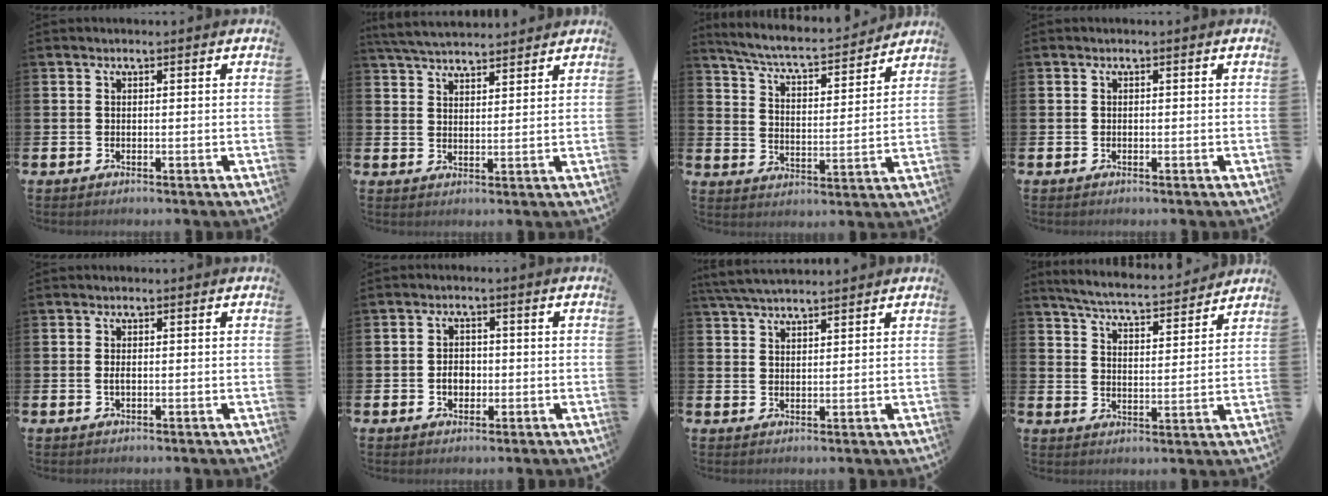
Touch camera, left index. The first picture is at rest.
{"total": 4.8, "force": [4.7, 0.7, 0.7], "torque": [-0.031, -0.020, 0.086]}
{"total": 6.0, "force": [5.7, 0.8, 1.8], "torque": [-0.063, -0.047, 0.092]}
{"total": 0.0}
{"total": 1.1, "force": [-0.2, 0.6, 0.9], "torque": [-0.013, 0.003, -0.006]}
{"total": 2.9, "force": [-0.6, 2.2, 1.8], "torque": [-0.016, -0.003, -0.019]}
{"total": 4.5, "force": [4.2, 0.6, 1.4], "torque": [-0.032, -0.015, 0.078]}
{"total": 5.7, "force": [5.5, 0.3, 1.2], "torque": [-0.047, -0.042, 0.094]}